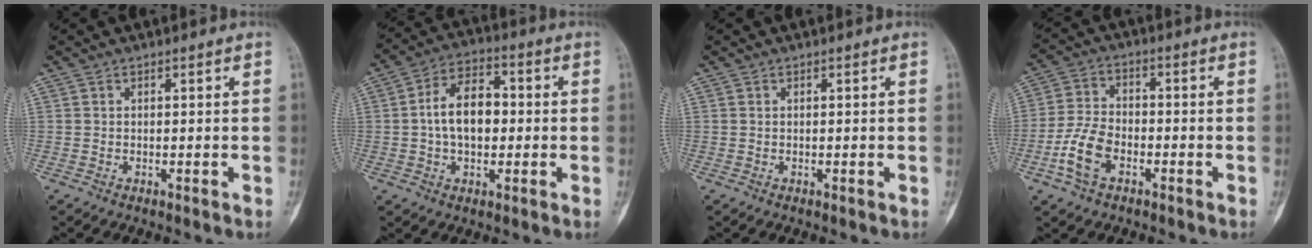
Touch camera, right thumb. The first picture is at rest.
{"total": 10.5, "force": [-0.1, 6.7, 8.1], "torque": [-0.123, 0.025, -0.010]}
{"total": 0.0}
{"total": 8.6, "force": [-3.6, 5.2, 5.8], "torque": [-0.117, 0.023, -0.073]}